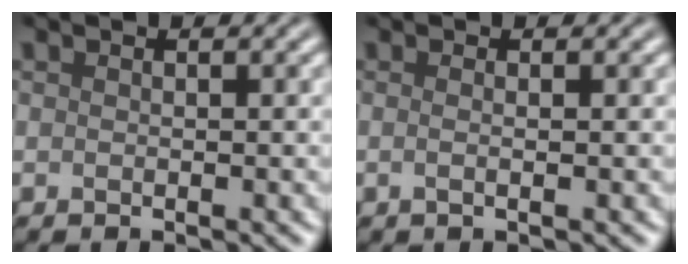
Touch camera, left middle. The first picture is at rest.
{"total": 0.8, "force": [0.0, 0.0, 0.8], "torque": [-0.012, -0.003, -0.005]}